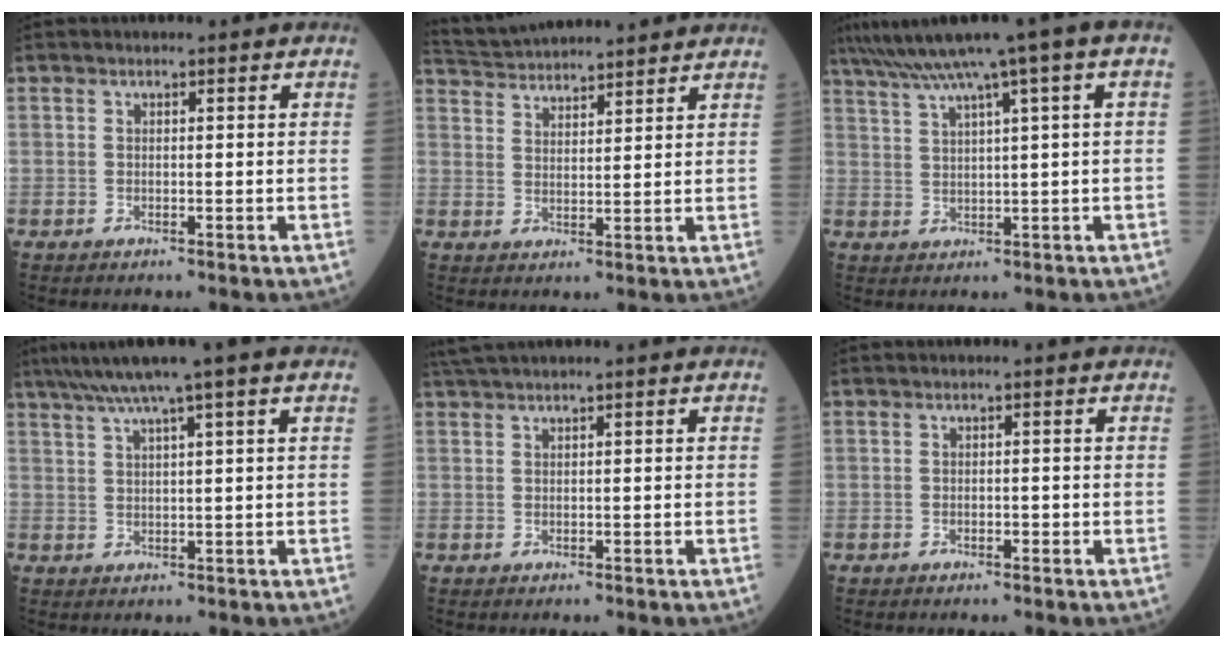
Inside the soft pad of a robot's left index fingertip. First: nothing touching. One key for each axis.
{"total": 12.6, "fx": 12.0, "fy": 1.3, "fz": 3.4, "tx": -0.074, "ty": 0.035, "tz": 0.191}
{"total": 9.7, "fx": 6.1, "fy": -1.3, "fz": 7.4, "tx": -0.125, "ty": 0.034, "tz": 0.098}
{"total": 7.8, "fx": 5.4, "fy": -1.1, "fz": 5.6, "tx": -0.091, "ty": 0.031, "tz": 0.087}
{"total": 2.3, "fx": 1.9, "fy": -0.5, "fz": 1.2, "tx": -0.029, "ty": 0.020, "tz": 0.044}
{"total": 0.8, "fx": -0.5, "fy": 0.4, "fz": 0.5, "tx": -0.008, "ty": -0.001, "tz": -0.008}